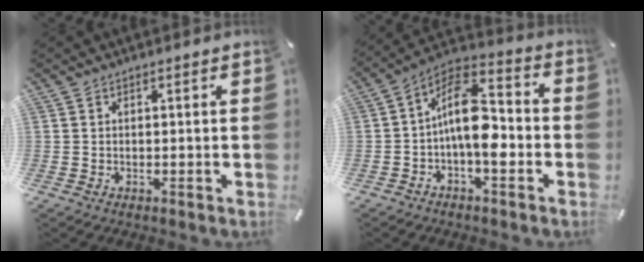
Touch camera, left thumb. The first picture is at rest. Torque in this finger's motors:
{"motor_torque": [-0.28, 1.85, 1.15, -0.19, 0.42]}